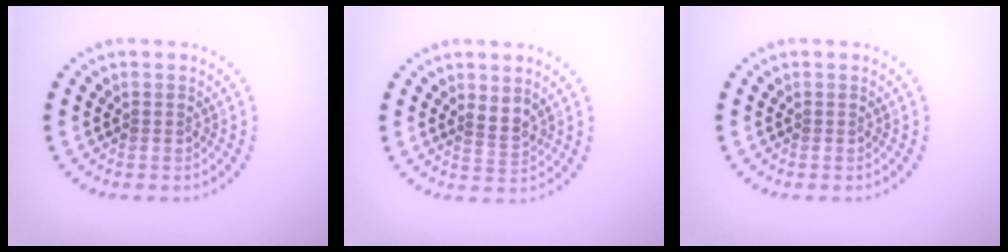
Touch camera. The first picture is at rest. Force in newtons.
{"total": 1.7, "press": 1.3, "slide": 1.1}
{"total": 0.0}